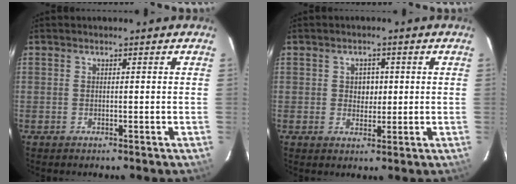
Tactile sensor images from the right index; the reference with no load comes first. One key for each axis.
{"total": 3.1, "fx": 0.3, "fy": 2.6, "fz": 1.5, "tx": -0.020, "ty": 0.007, "tz": 0.005}